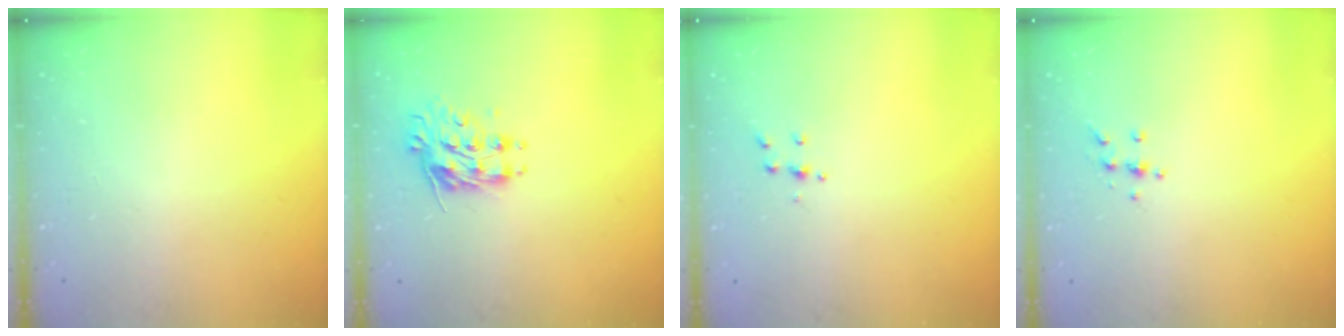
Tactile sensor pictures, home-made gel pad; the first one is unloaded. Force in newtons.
{"total": 10.4, "press": 10.4, "slide": 0.5}
{"total": 3.6, "press": 3.6, "slide": 0.3}
{"total": 4.3, "press": 4.2, "slide": 1.1}